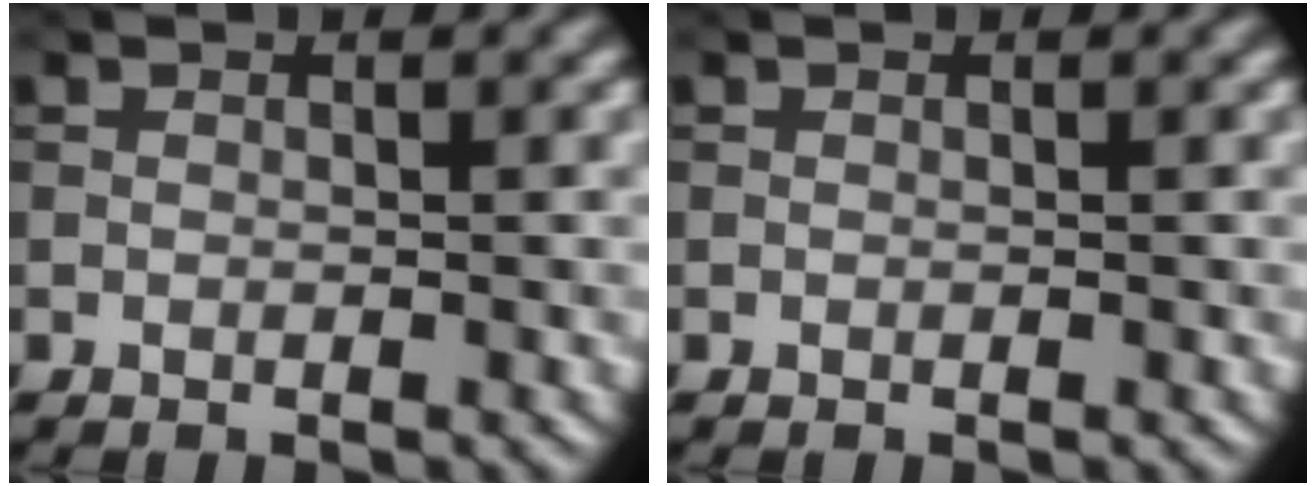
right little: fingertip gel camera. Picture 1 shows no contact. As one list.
[{"total": 0.0}]